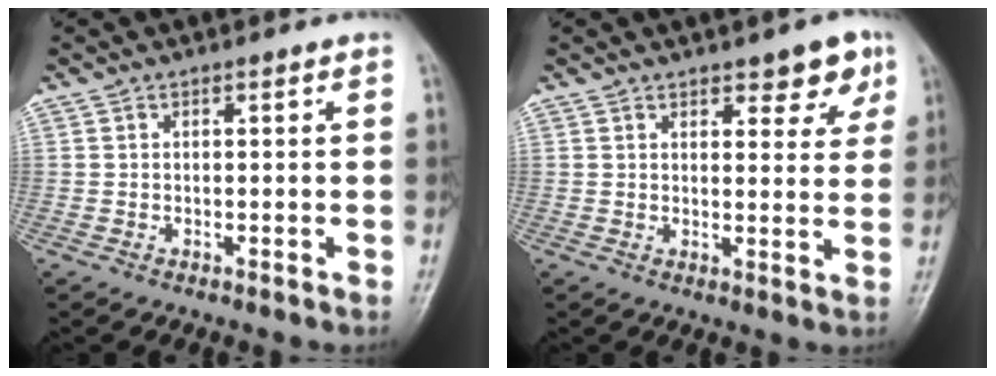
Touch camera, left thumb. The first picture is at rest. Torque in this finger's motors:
{"motor_torque": [0.12, 0.08, -0.01, -0.18, 0.07]}